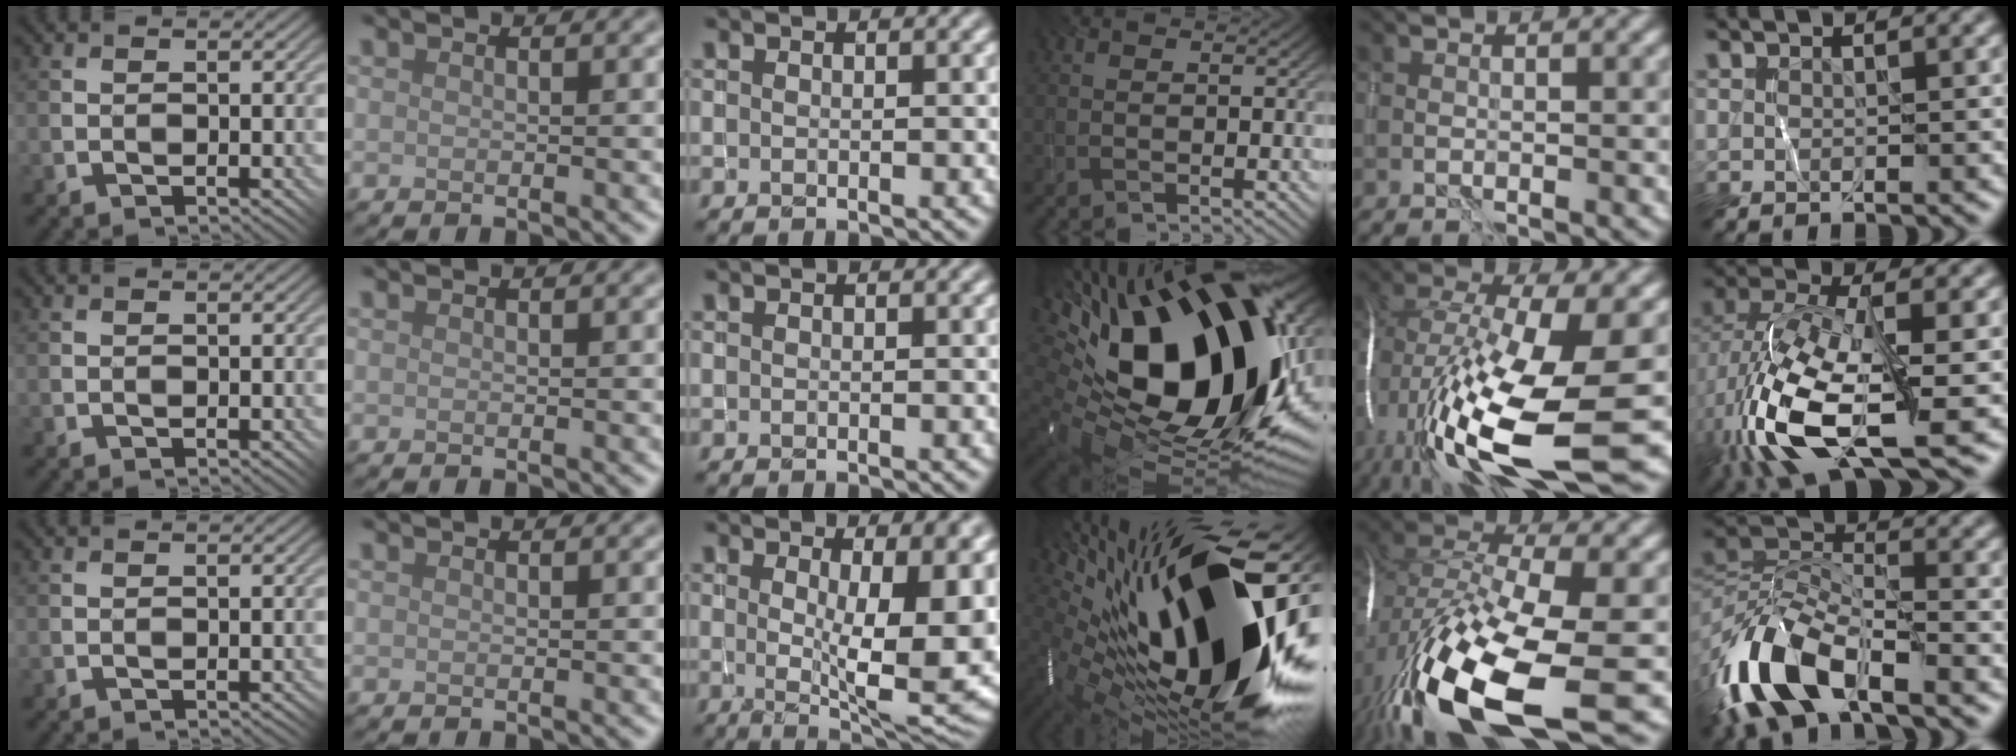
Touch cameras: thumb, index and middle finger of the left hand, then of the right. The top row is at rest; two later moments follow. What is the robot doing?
{"motion": "wrap", "object": "thread"}